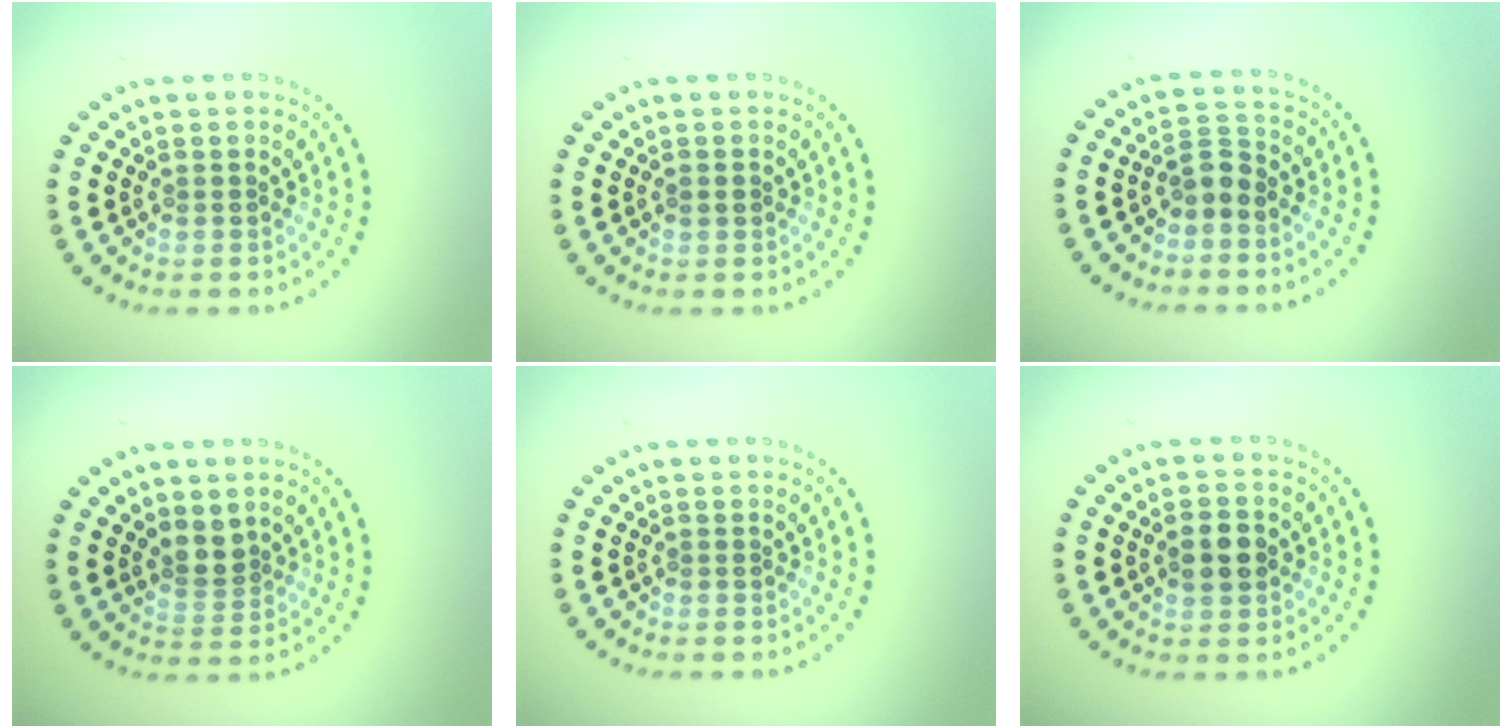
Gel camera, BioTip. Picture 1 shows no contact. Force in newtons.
{"total": 0.7, "press": 0.7, "slide": 0.0}
{"total": 2.0, "press": 1.6, "slide": 1.2}
{"total": 2.2, "press": 1.7, "slide": 1.3}
{"total": 0.0}
{"total": 3.3, "press": 3.3, "slide": 0.1}